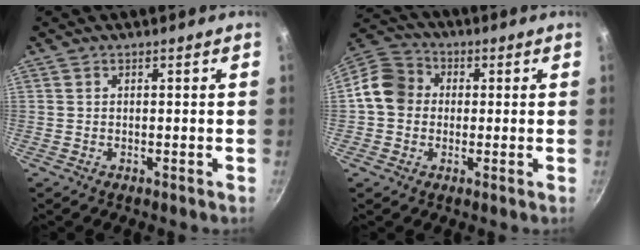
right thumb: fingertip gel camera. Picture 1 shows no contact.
{"total": 9.3, "force": [0.0, 8.3, 4.4], "torque": [-0.049, 0.025, -0.023]}